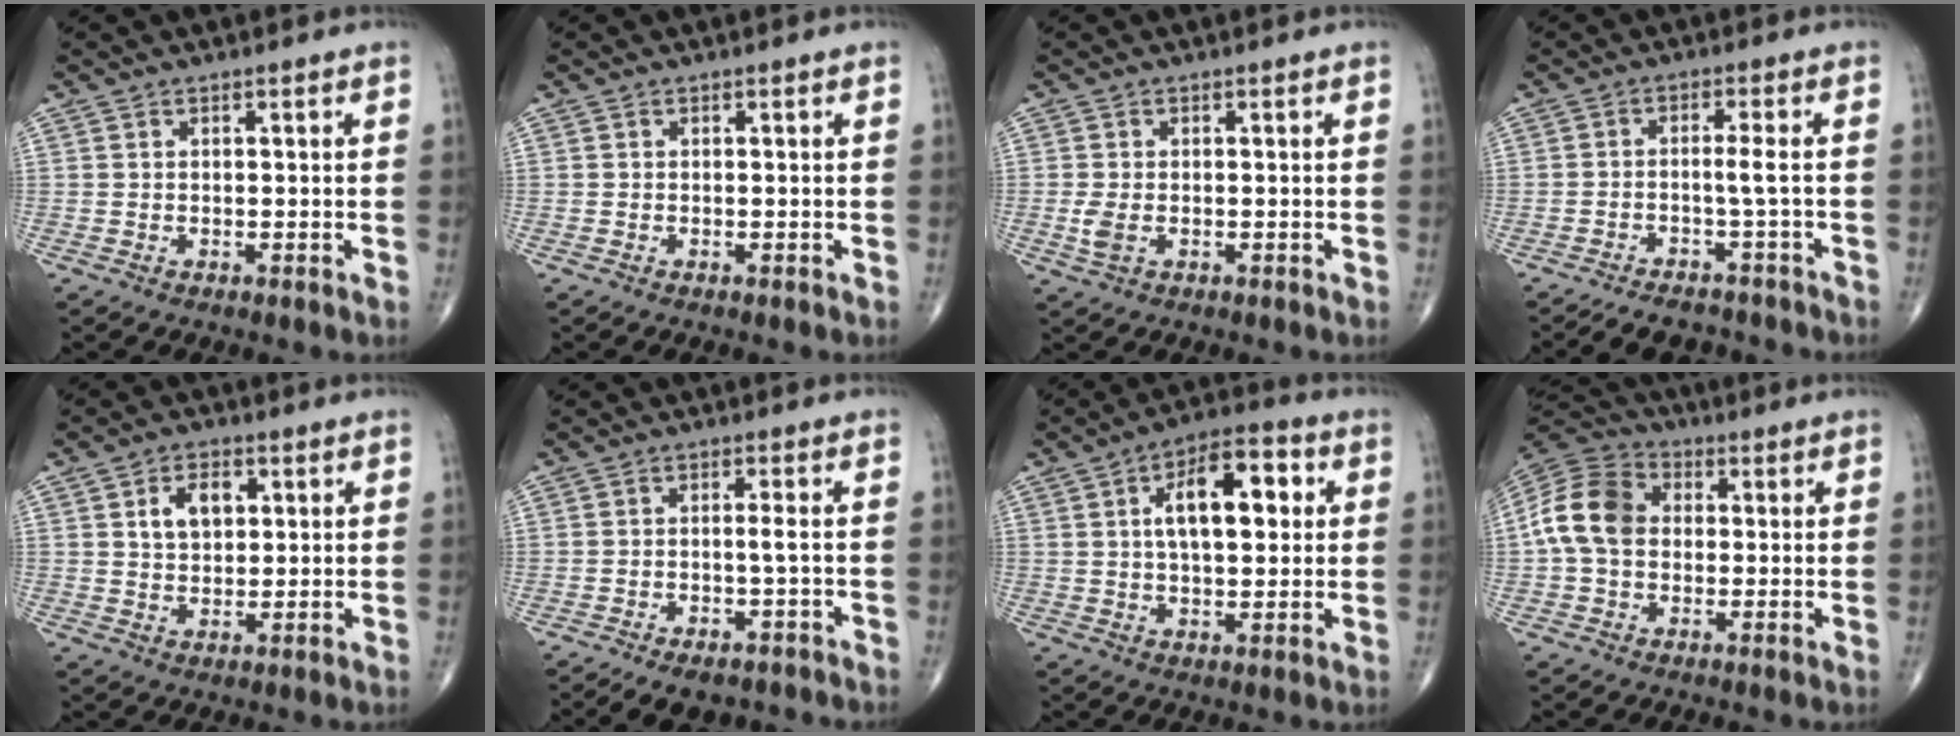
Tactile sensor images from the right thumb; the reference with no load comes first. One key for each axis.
{"total": 0.0}
{"total": 2.6, "fx": -0.6, "fy": 1.4, "fz": 2.1, "tx": -0.056, "ty": -0.005, "tz": -0.012}
{"total": 7.3, "fx": -6.4, "fy": 1.8, "fz": 3.2, "tx": -0.050, "ty": 0.037, "tz": -0.096}
{"total": 6.4, "fx": 1.9, "fy": 4.2, "fz": 4.5, "tx": -0.055, "ty": -0.001, "tz": 0.031}
{"total": 7.7, "fx": -5.5, "fy": 2.8, "fz": 4.5, "tx": -0.062, "ty": 0.023, "tz": -0.079}
{"total": 13.3, "fx": 2.9, "fy": 6.4, "fz": 11.3, "tx": -0.153, "ty": 0.014, "tz": 0.040}
{"total": 11.8, "fx": 0.2, "fy": 8.9, "fz": 7.7, "tx": -0.146, "ty": 0.032, "tz": -0.006}